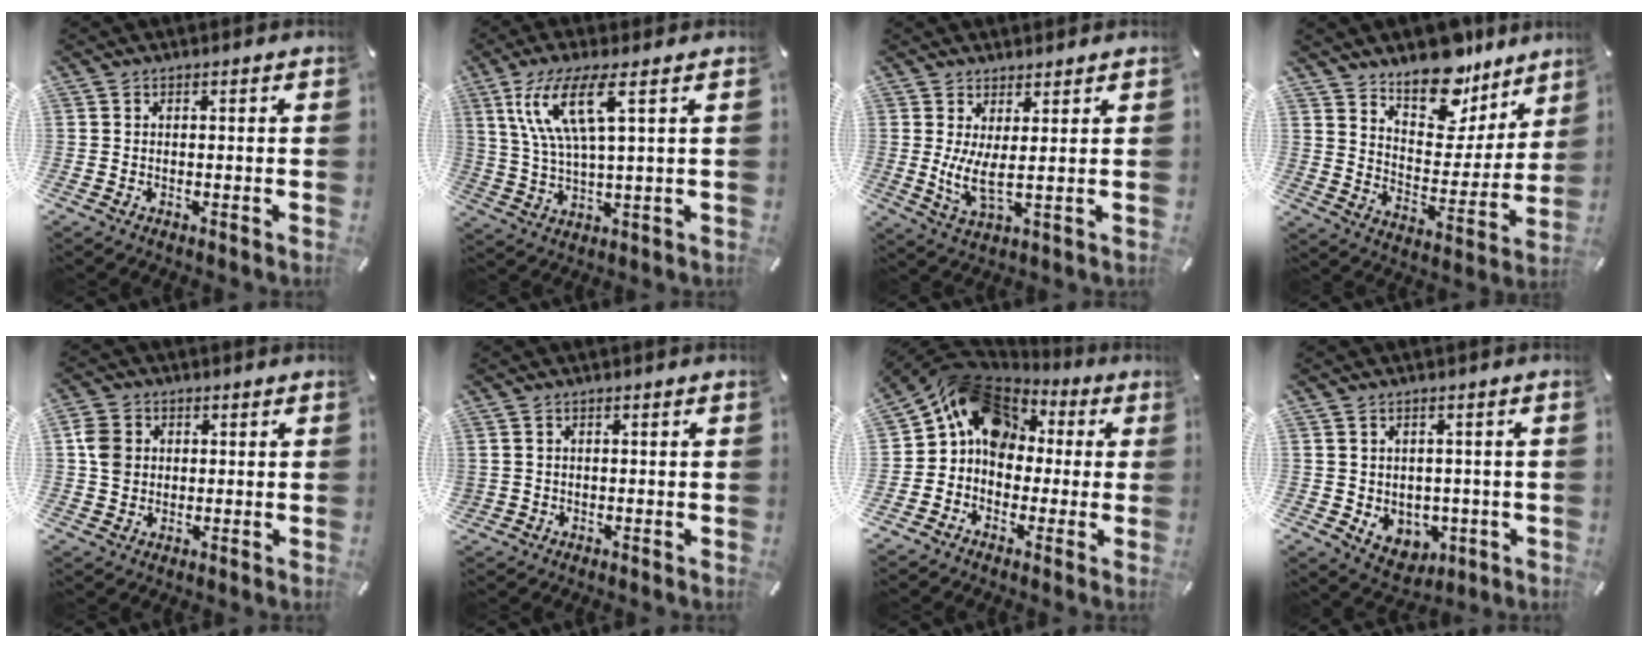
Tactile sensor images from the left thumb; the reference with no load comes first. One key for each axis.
{"total": 12.4, "fx": 5.2, "fy": 2.9, "fz": 10.9, "tx": -0.237, "ty": 0.000, "tz": 0.087}
{"total": 6.2, "fx": 1.6, "fy": 1.4, "fz": 5.8, "tx": -0.122, "ty": -0.019, "tz": 0.027}
{"total": 16.1, "fx": 13.4, "fy": 7.6, "fz": 4.4, "tx": -0.064, "ty": -0.122, "tz": 0.242}
{"total": 5.6, "fx": 1.0, "fy": 5.1, "fz": 2.2, "tx": -0.042, "ty": 0.003, "tz": 0.017}
{"total": 1.0, "fx": 0.2, "fy": 0.9, "fz": 0.3, "tx": -0.008, "ty": 0.004, "tz": 0.002}
{"total": 13.9, "fx": 3.9, "fy": 11.6, "fz": 6.5, "tx": -0.113, "ty": -0.005, "tz": 0.076}
{"total": 5.4, "fx": 0.7, "fy": 5.1, "fz": 1.6, "tx": -0.014, "ty": -0.008, "tz": 0.017}